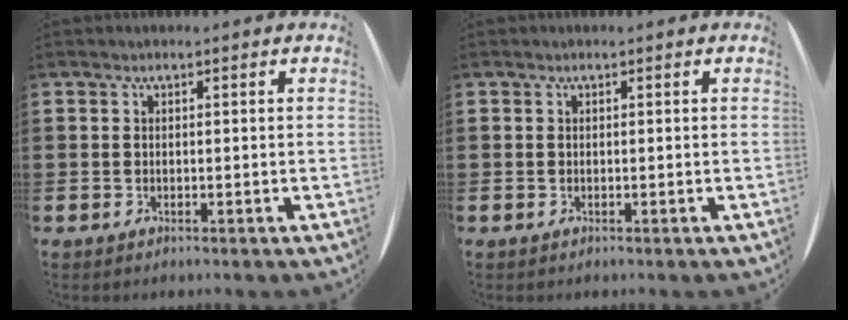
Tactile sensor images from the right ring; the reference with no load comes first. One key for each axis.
{"total": 0.0}